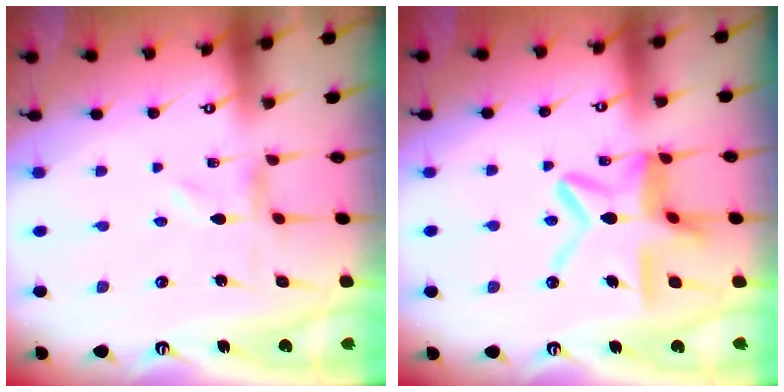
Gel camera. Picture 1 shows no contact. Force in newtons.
{"total": 14.5, "press": 14.4, "slide": 1.3}